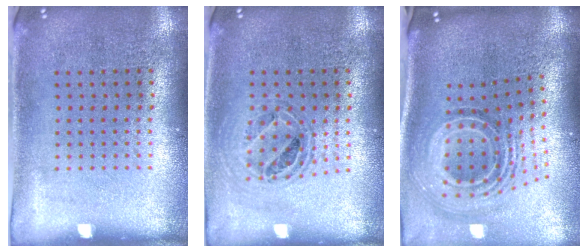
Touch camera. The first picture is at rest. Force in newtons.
{"total": 0.8, "press": 0.8, "slide": 0.3}
{"total": 2.3, "press": 1.5, "slide": 1.7}